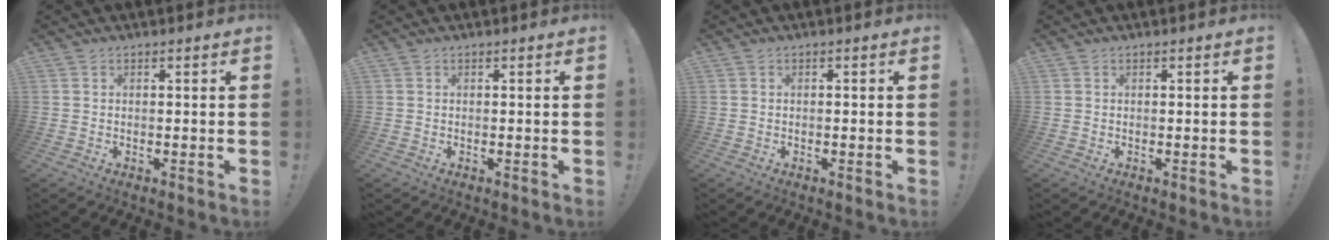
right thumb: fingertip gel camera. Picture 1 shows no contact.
{"total": 0.0}
{"total": 0.6, "force": [-0.3, 0.0, 0.4], "torque": [-0.007, -0.001, -0.006]}
{"total": 0.0}